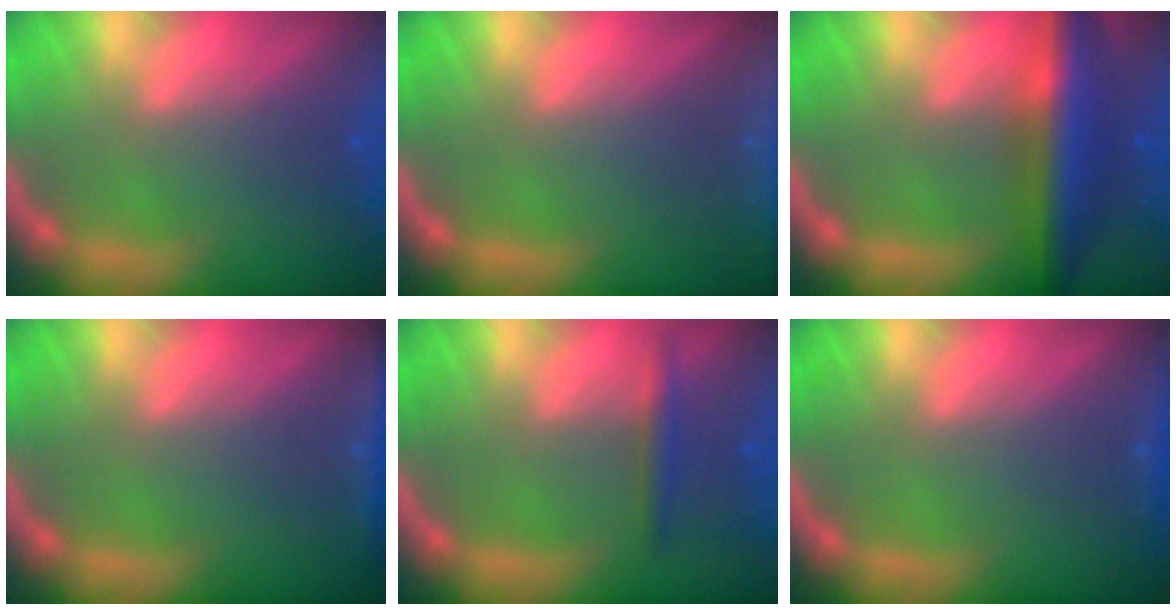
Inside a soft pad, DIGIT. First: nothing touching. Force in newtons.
{"total": 9.0}
{"total": 7.5}
{"total": 2.4}
{"total": 1.9}
{"total": 0.9}